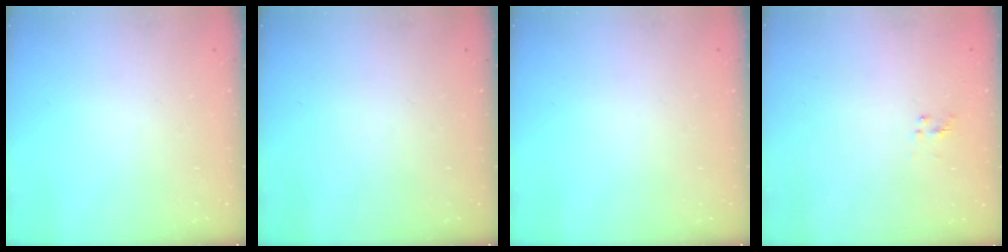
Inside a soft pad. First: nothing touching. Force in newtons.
{"total": 0.0}
{"total": 0.0}
{"total": 1.3, "press": 1.2, "slide": 0.6}